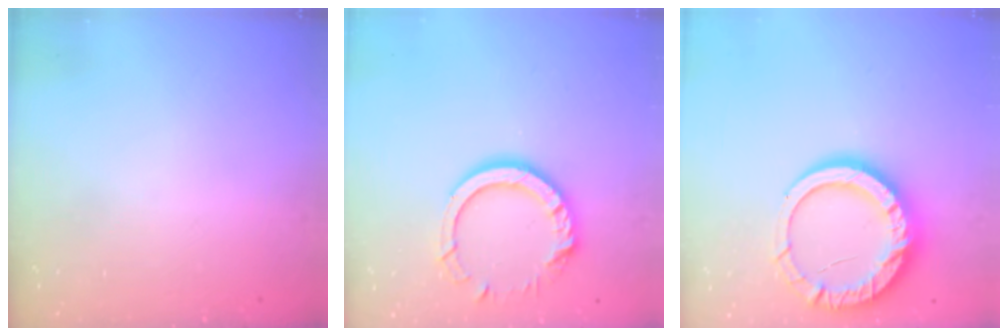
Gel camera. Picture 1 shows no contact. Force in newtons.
{"total": 13.0, "press": 12.9, "slide": 1.2}
{"total": 16.9, "press": 16.8, "slide": 1.5}